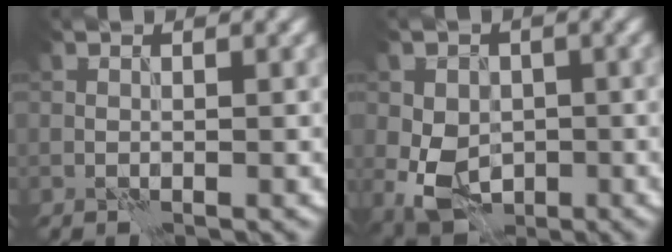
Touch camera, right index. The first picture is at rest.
{"total": 5.8, "force": [-0.7, 4.5, 3.6], "torque": [-0.071, -0.005, -0.018]}